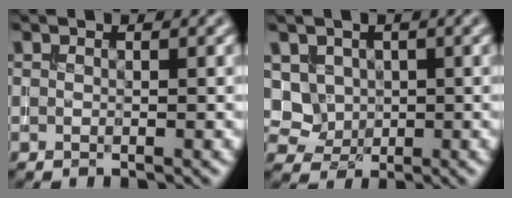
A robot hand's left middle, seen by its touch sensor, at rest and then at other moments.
{"total": 3.1, "force": [1.0, 2.7, 1.2], "torque": [-0.034, -0.002, 0.036]}